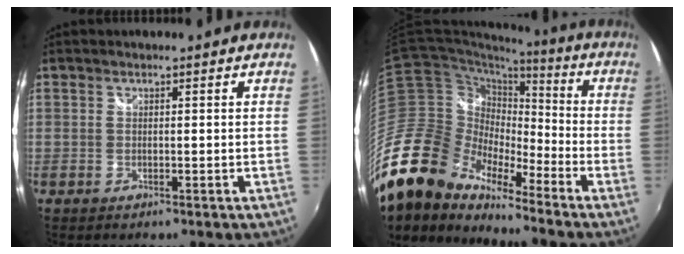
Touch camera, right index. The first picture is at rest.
{"total": 21.8, "force": [-17.0, 10.1, 9.1], "torque": [-0.184, -0.005, -0.330]}